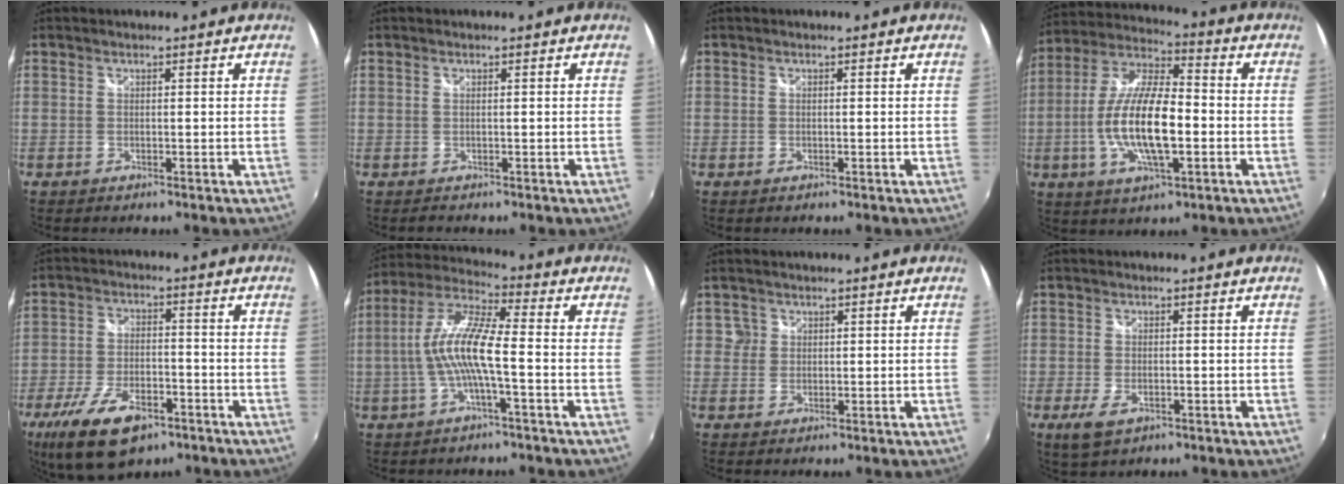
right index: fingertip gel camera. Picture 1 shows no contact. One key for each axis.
{"total": 0.5, "fx": -0.2, "fy": 0.4, "fz": 0.1, "tx": -0.001, "ty": -0.001, "tz": -0.003}
{"total": 0.0}
{"total": 15.9, "fx": -3.0, "fy": 5.4, "fz": 14.7, "tx": -0.292, "ty": -0.003, "tz": -0.060}
{"total": 14.9, "fx": -9.1, "fy": 6.8, "fz": 9.6, "tx": -0.213, "ty": -0.028, "tz": -0.158}
{"total": 10.7, "fx": -2.0, "fy": 1.5, "fz": 10.4, "tx": -0.214, "ty": 0.010, "tz": -0.039}
{"total": 1.8, "fx": 0.5, "fy": 1.8, "fz": 0.0, "tx": 0.008, "ty": 0.009, "tz": 0.006}
{"total": 4.8, "fx": -2.4, "fy": 2.3, "fz": 3.5, "tx": -0.081, "ty": -0.011, "tz": -0.041}